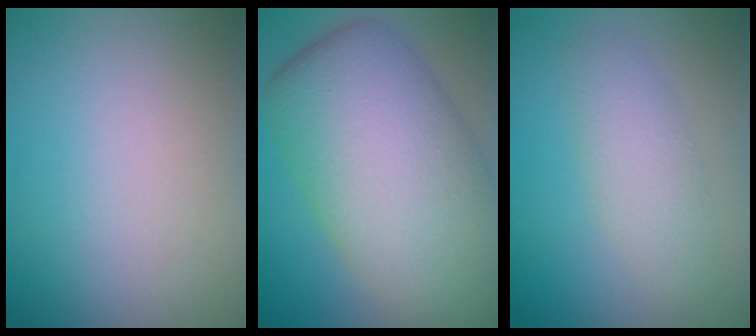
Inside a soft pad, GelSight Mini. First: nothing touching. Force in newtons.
{"total": 13.9, "press": 13.9, "slide": 0.6}
{"total": 2.8, "press": 2.8, "slide": 0.0}